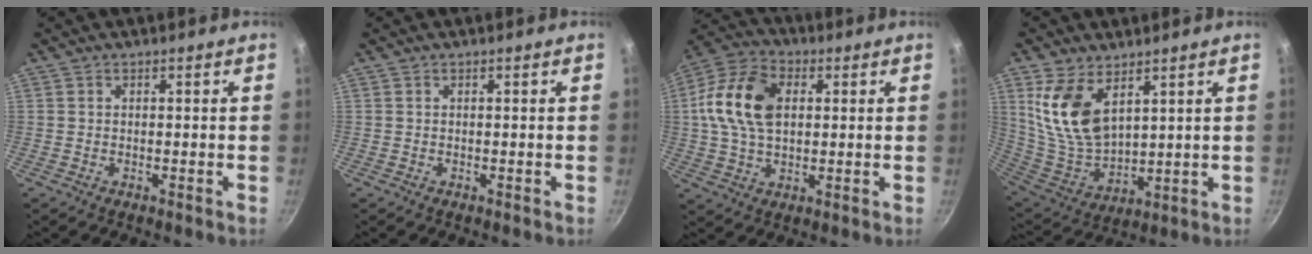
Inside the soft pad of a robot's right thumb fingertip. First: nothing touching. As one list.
[{"total": 0.0}, {"total": 14.5, "force": [2.3, 9.4, 10.8], "torque": [-0.186, 0.015, 0.029]}, {"total": 13.6, "force": [6.1, 7.6, 9.5], "torque": [-0.175, -0.048, 0.136]}]